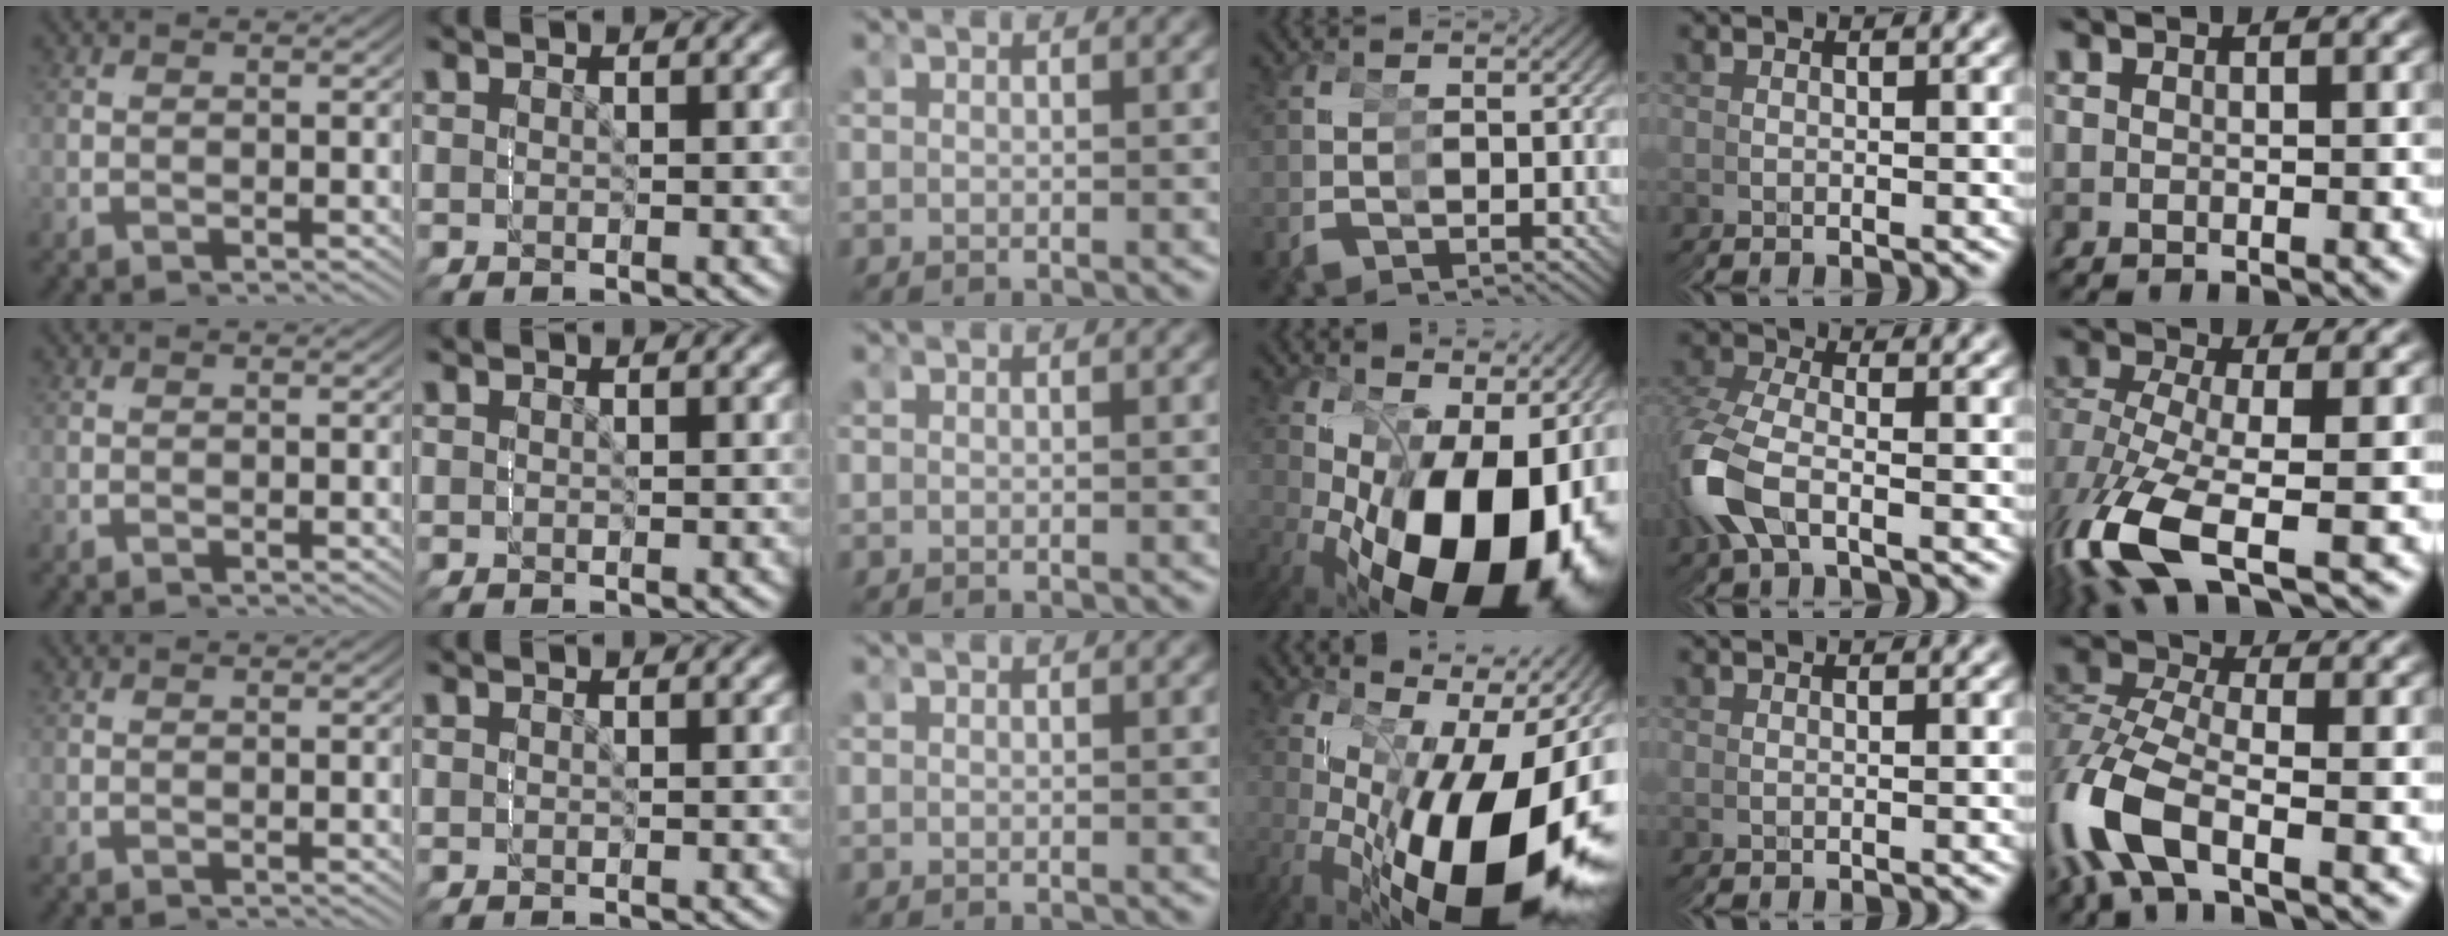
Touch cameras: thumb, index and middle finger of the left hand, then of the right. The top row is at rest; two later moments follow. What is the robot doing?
{"motion": "grasp_and_lifting", "object": "screwdriver"}